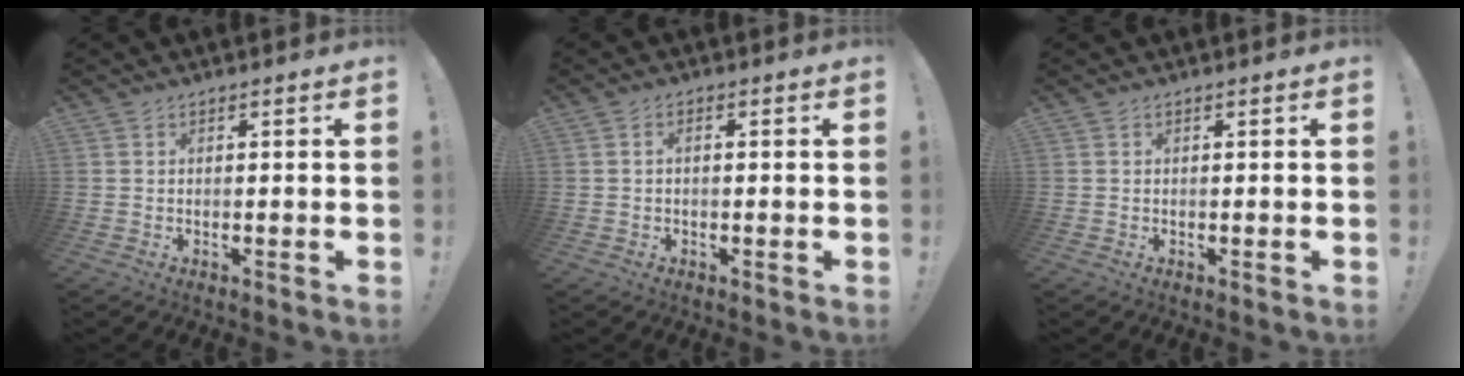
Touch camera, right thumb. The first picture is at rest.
{"total": 1.2, "force": [-0.5, 0.4, 1.0], "torque": [-0.021, 0.004, -0.008]}
{"total": 0.0}